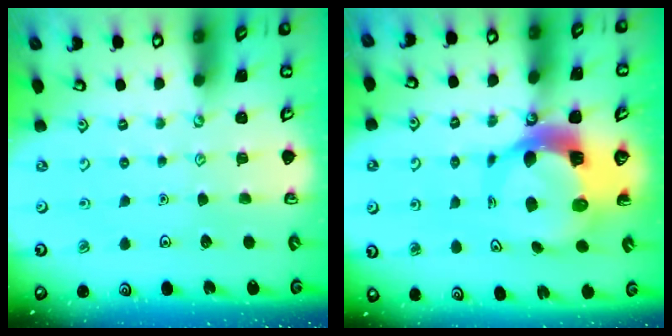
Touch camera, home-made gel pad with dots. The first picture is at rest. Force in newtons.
{"total": 10.1, "press": 10.0, "slide": 1.5}